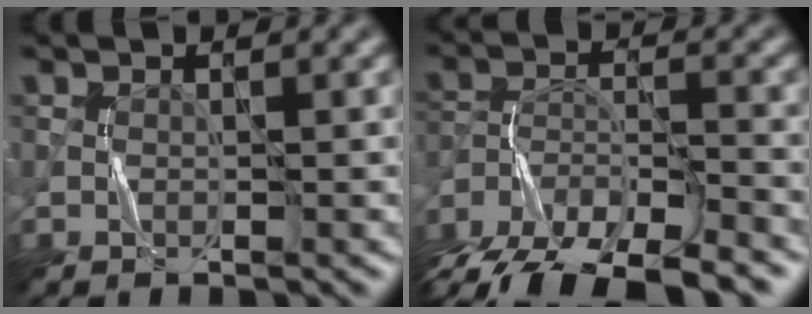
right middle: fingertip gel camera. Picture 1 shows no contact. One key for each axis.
{"total": 11.0, "fx": -9.0, "fy": 3.7, "fz": 5.1, "tx": -0.083, "ty": -0.018, "tz": -0.149}